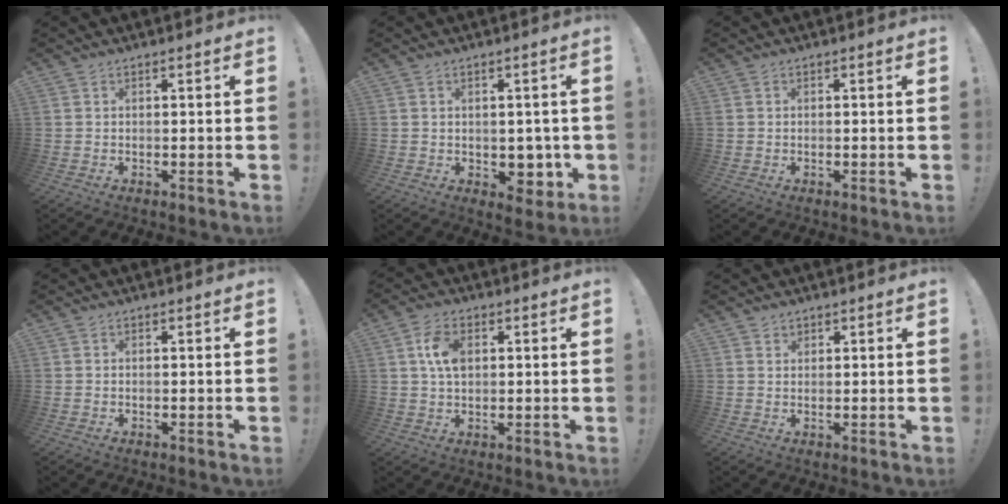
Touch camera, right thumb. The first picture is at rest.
{"total": 6.4, "force": [-0.2, 5.3, 3.6], "torque": [-0.017, -0.005, 0.005]}
{"total": 0.0}
{"total": 0.0}
{"total": 7.8, "force": [1.9, 4.9, 5.7], "torque": [-0.098, 0.002, 0.033]}
{"total": 1.3, "force": [1.1, 0.8, 0.0], "torque": [0.006, -0.006, 0.019]}